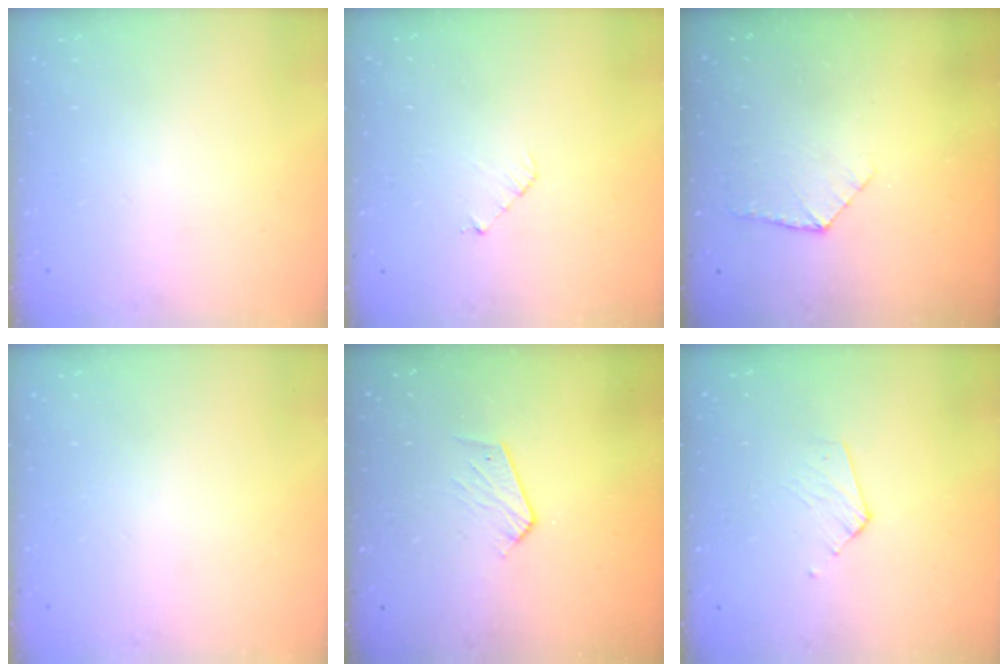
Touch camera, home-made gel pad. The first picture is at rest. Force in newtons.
{"total": 3.3, "press": 3.3, "slide": 0.2}
{"total": 7.8, "press": 7.8, "slide": 0.5}
{"total": 0.0}
{"total": 5.2, "press": 5.1, "slide": 0.4}
{"total": 3.4, "press": 3.4, "slide": 0.3}